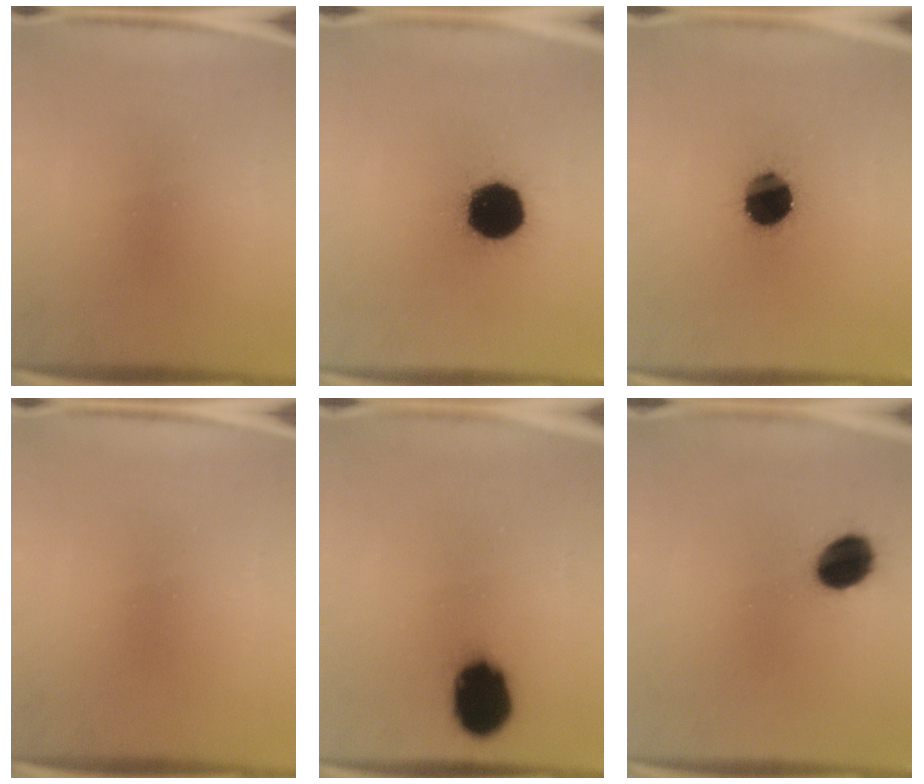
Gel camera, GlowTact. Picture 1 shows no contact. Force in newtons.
{"total": 19.2}
{"total": 14.1}
{"total": 0.0}
{"total": 14.5}
{"total": 9.4}